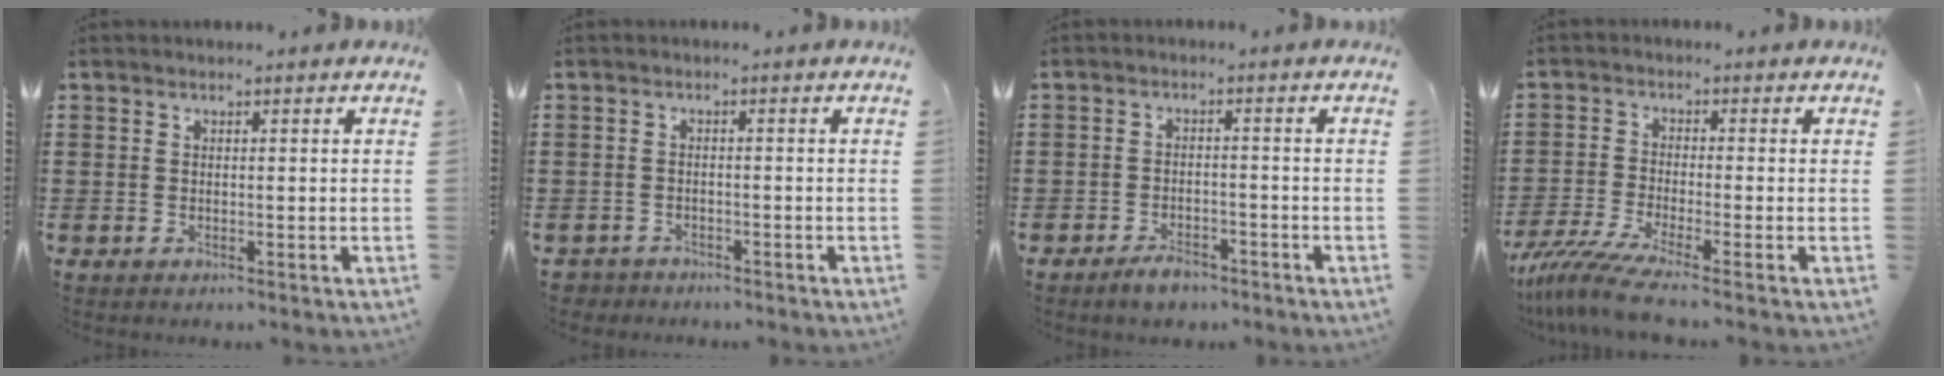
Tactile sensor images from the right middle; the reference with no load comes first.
{"total": 1.7, "force": [-1.6, 0.5, -0.2], "torque": [-0.003, 0.000, -0.039]}
{"total": 2.8, "force": [-2.4, 0.9, 0.9], "torque": [-0.025, 0.004, -0.050]}
{"total": 5.8, "force": [-4.5, -0.1, 3.7], "torque": [-0.097, -0.029, -0.092]}